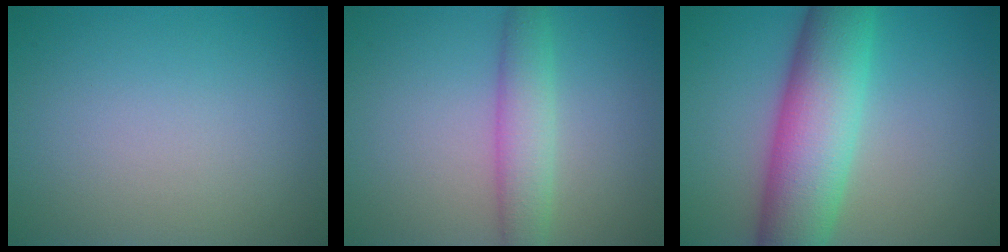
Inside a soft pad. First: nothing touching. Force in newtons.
{"total": 3.6, "press": 3.6, "slide": 0.2}
{"total": 9.8, "press": 9.8, "slide": 0.2}